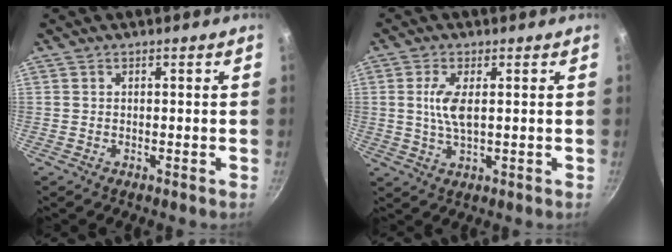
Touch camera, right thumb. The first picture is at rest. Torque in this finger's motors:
{"motor_torque": [0.82, 0.95, 0.75, 0.12, 0.03]}